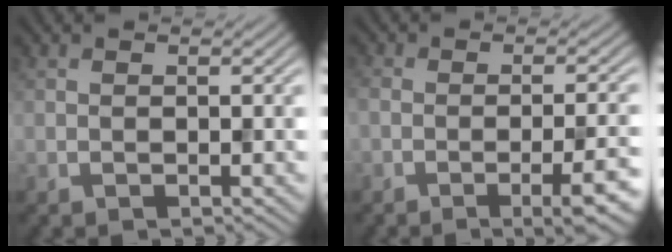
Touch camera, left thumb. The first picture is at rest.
{"total": 6.0, "force": [-3.1, 1.5, 4.9], "torque": [-0.076, 0.000, -0.043]}